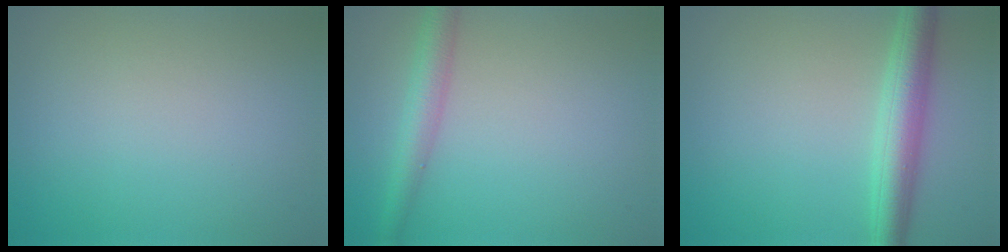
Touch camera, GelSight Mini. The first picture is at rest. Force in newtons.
{"total": 3.0, "press": 3.0, "slide": 0.1}
{"total": 4.3, "press": 4.3, "slide": 0.1}